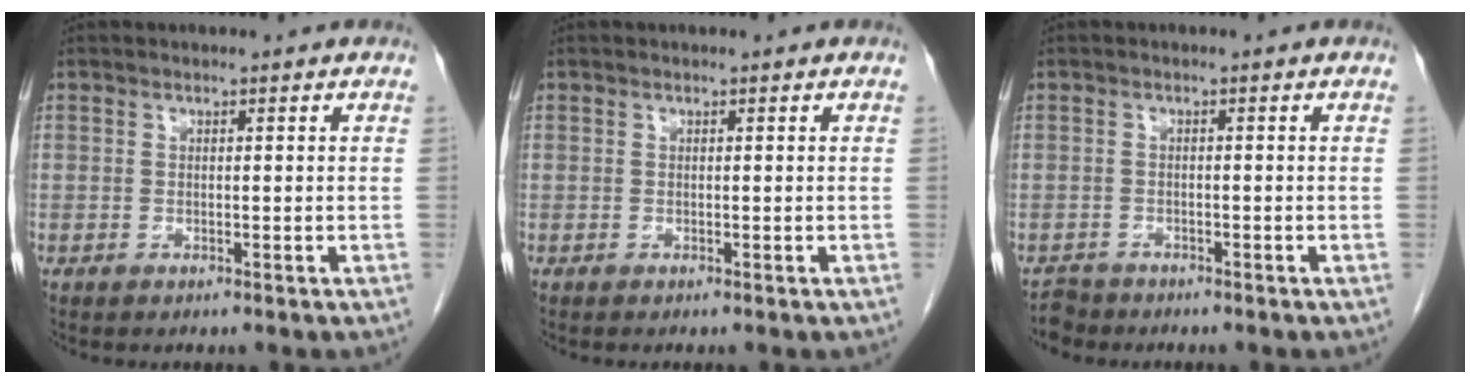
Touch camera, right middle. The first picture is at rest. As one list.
[{"total": 0.0}, {"total": 2.3, "force": [-2.1, 0.7, -0.5], "torque": [0.003, -0.006, -0.039]}]